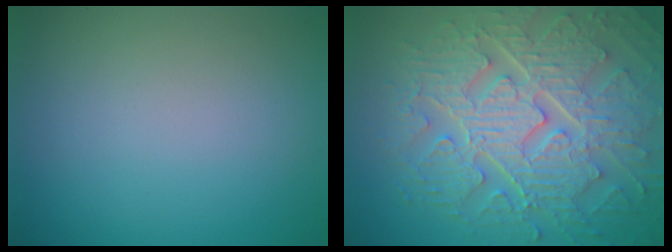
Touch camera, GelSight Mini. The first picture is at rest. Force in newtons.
{"total": 9.4, "press": 6.9, "slide": 6.4}